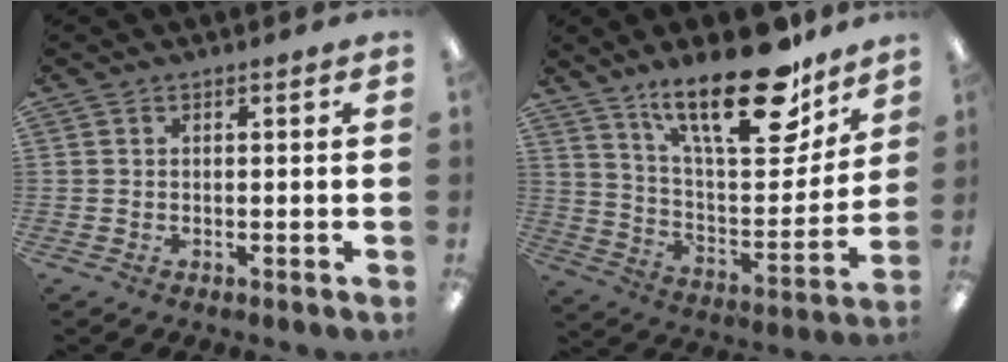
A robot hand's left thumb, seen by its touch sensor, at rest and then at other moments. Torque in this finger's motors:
{"motor_torque": [1.10, 0.03, 1.44, -1.33, 0.41]}